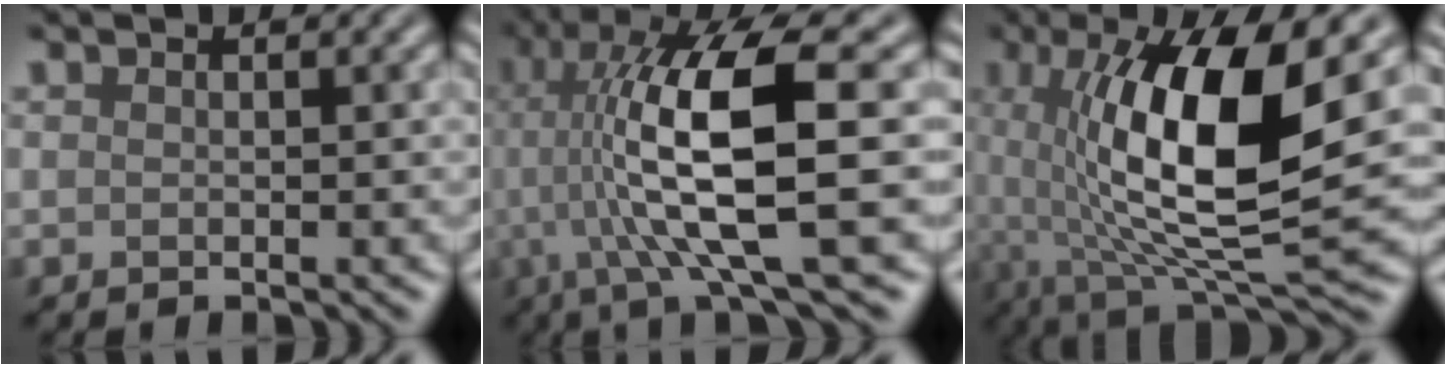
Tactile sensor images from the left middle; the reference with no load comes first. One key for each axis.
{"total": 12.5, "fx": 0.5, "fy": 2.6, "fz": 12.2, "tx": -0.206, "ty": 0.011, "tz": 0.013}
{"total": 13.4, "fx": 1.4, "fy": 4.1, "fz": 12.7, "tx": -0.220, "ty": -0.008, "tz": 0.029}